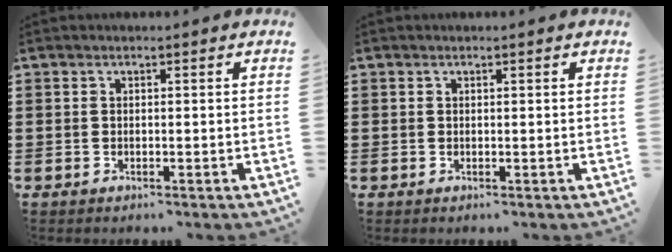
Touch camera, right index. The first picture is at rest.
{"total": 0.0}